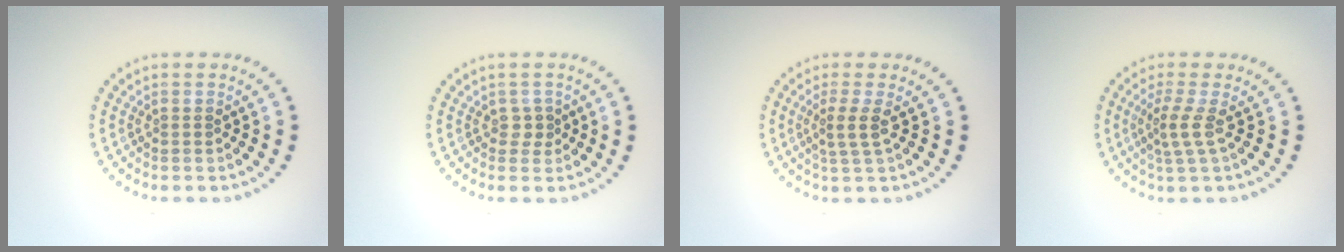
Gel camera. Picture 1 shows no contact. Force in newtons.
{"total": 1.0, "press": 0.8, "slide": 0.6}
{"total": 1.8, "press": 1.3, "slide": 1.3}
{"total": 2.2, "press": 1.5, "slide": 1.6}